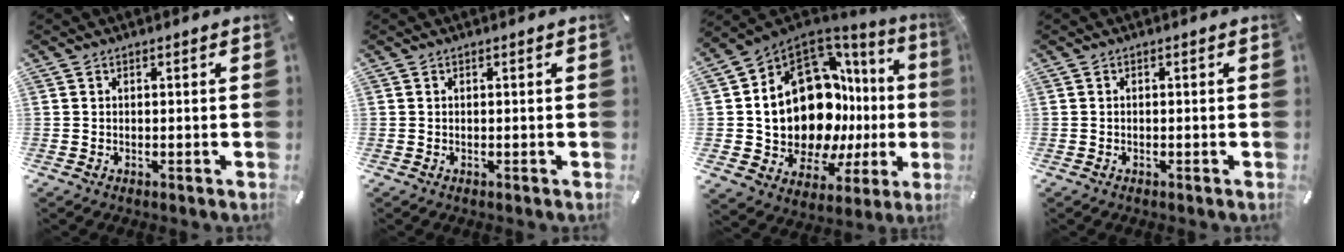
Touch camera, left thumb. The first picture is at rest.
{"total": 0.0}
{"total": 21.6, "force": [1.6, 14.5, 15.9], "torque": [-0.286, -0.070, 0.064]}
{"total": 0.5, "force": [-0.3, 0.3, 0.2], "torque": [-0.005, 0.001, -0.008]}